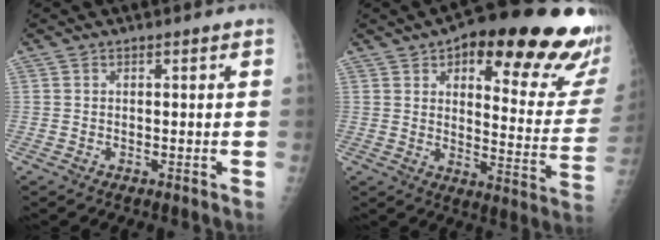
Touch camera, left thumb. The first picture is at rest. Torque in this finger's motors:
{"motor_torque": [0.70, 0.69, 1.45, -1.33, 0.30]}